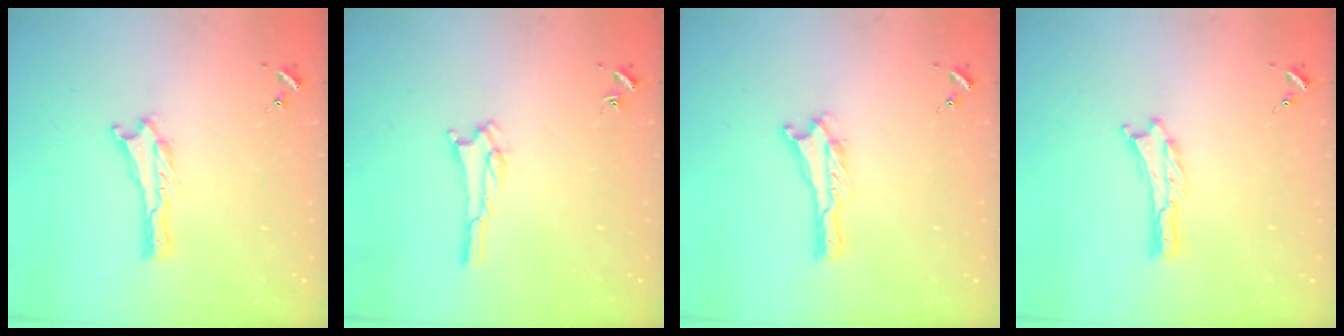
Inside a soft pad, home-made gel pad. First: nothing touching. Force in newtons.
{"total": 1.8, "press": 1.8, "slide": 0.2}
{"total": 0.0}
{"total": 0.0}